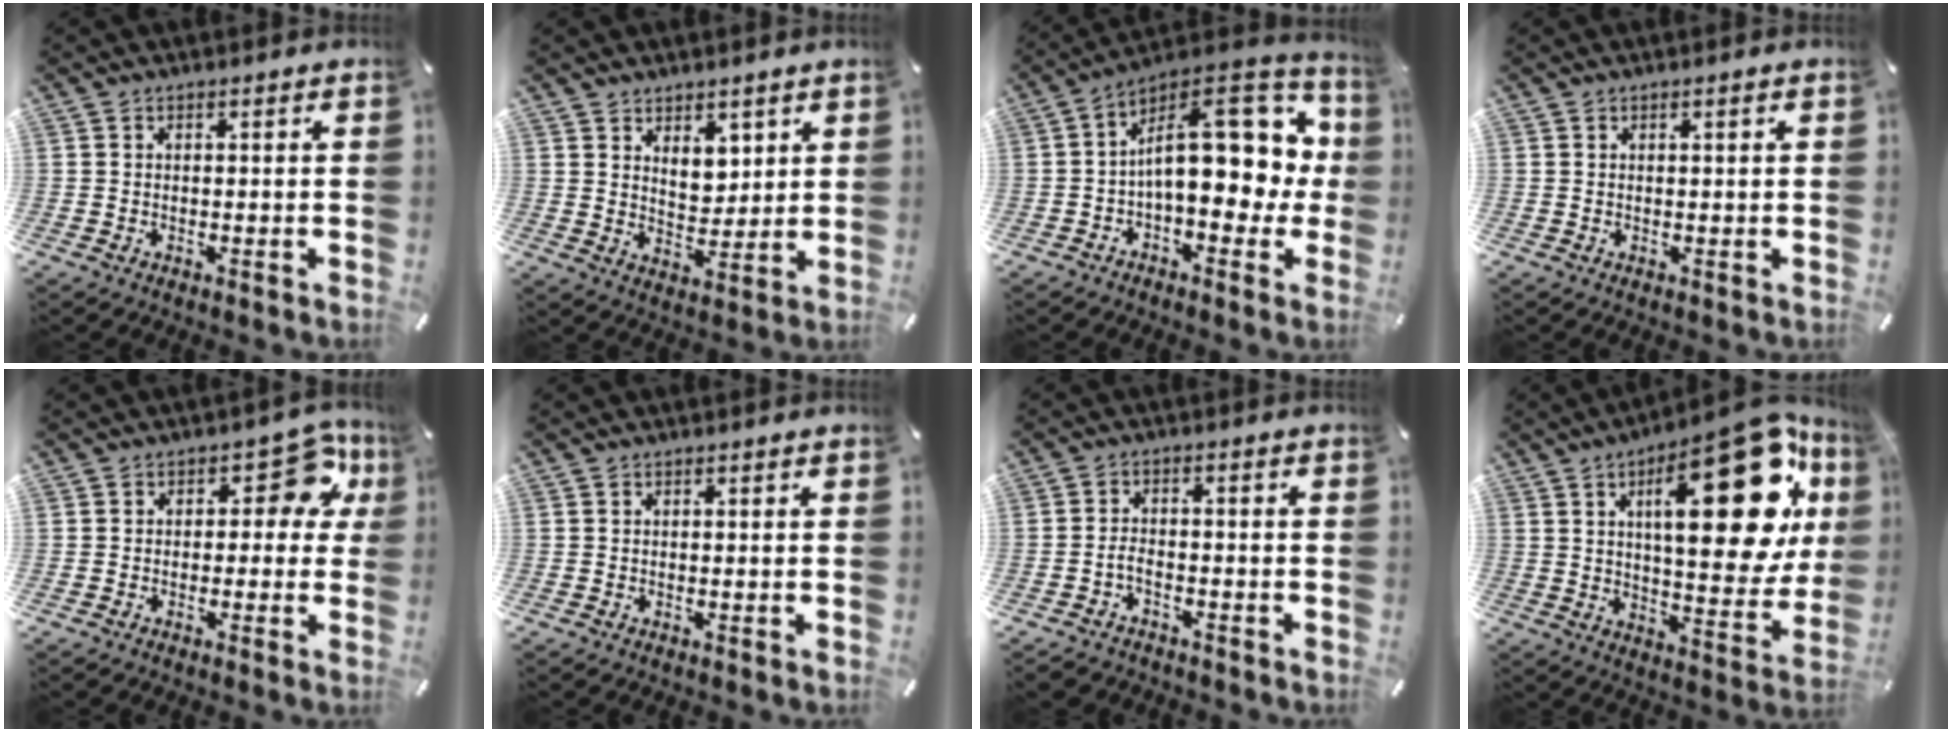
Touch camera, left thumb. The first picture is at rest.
{"total": 5.9, "force": [3.9, 4.0, 2.0], "torque": [-0.024, -0.021, 0.067]}
{"total": 21.6, "force": [2.6, 11.4, 18.2], "torque": [-0.257, -0.020, 0.051]}
{"total": 1.0, "force": [0.3, 0.0, 0.9], "torque": [-0.016, -0.001, 0.005]}
{"total": 9.7, "force": [3.4, 5.6, 7.2], "torque": [-0.076, -0.015, 0.052]}
{"total": 0.0}
{"total": 3.5, "force": [-2.2, 1.8, 2.0], "torque": [-0.048, 0.010, -0.046]}
{"total": 33.6, "force": [11.1, 13.5, 28.7], "torque": [-0.410, -0.068, 0.177]}